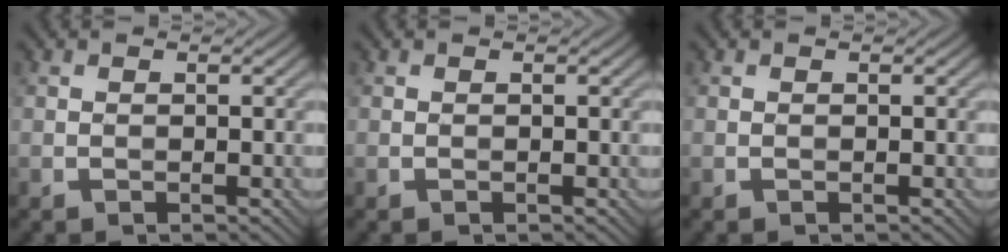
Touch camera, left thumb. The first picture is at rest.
{"total": 0.0}
{"total": 0.0}